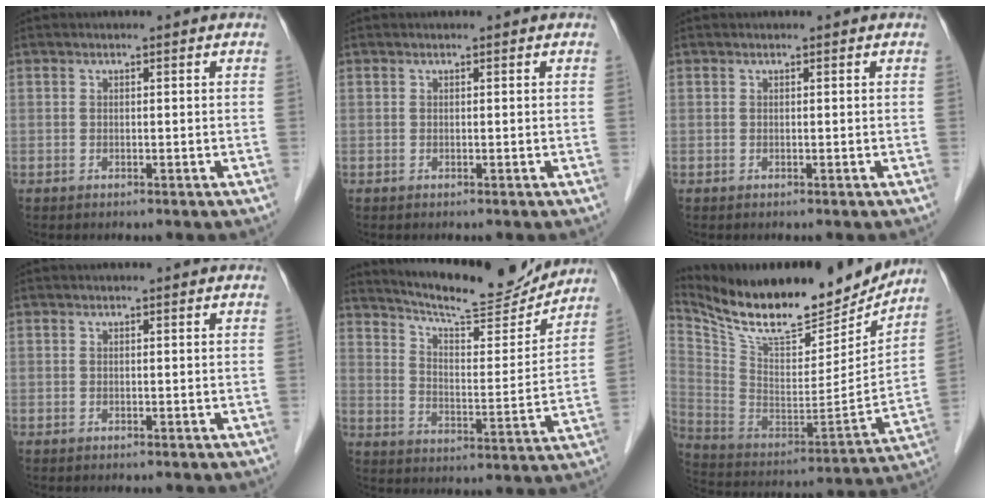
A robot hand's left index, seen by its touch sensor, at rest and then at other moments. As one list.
[{"total": 0.0}, {"total": 0.0}, {"total": 0.0}, {"total": 16.1, "force": [15.3, 1.5, 4.8], "torque": [-0.084, -0.020, 0.223]}, {"total": 24.2, "force": [21.0, 5.6, 10.5], "torque": [-0.197, -0.030, 0.337]}]